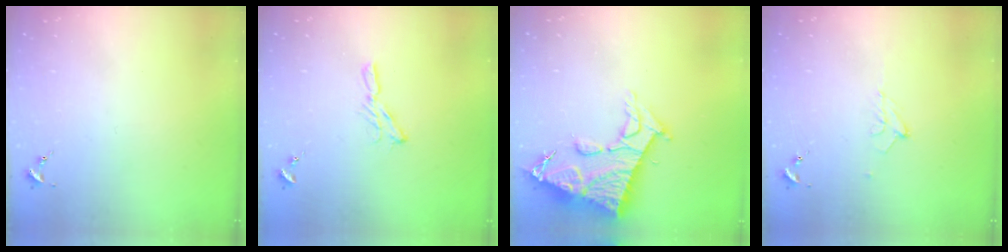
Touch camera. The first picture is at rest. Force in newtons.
{"total": 6.2, "press": 6.2, "slide": 0.5}
{"total": 15.4, "press": 15.3, "slide": 1.5}
{"total": 7.2, "press": 7.1, "slide": 1.3}